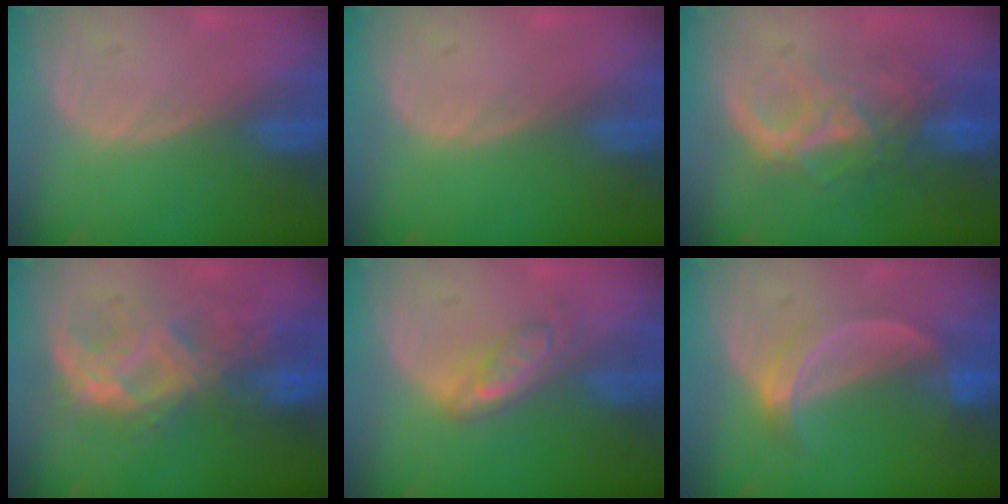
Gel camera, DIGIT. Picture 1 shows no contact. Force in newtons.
{"total": 0.0}
{"total": 8.4, "press": 7.6, "slide": 3.7}
{"total": 8.8, "press": 8.5, "slide": 2.0}
{"total": 5.0, "press": 4.6, "slide": 2.0}
{"total": 5.2, "press": 4.9, "slide": 1.6}